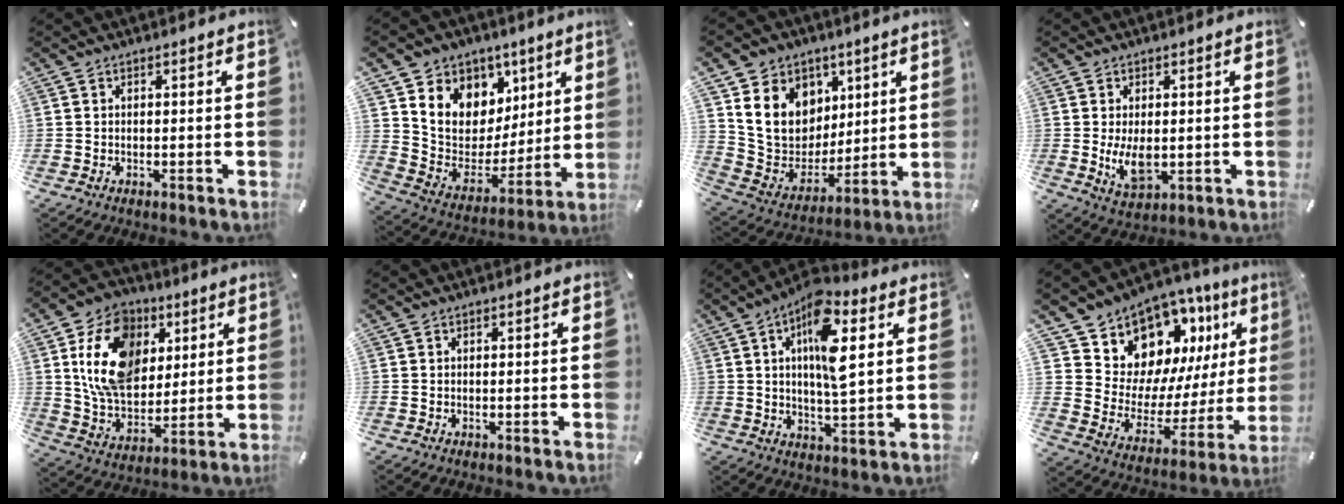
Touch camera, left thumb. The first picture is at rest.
{"total": 10.3, "force": [4.2, 9.4, 1.0], "torque": [-0.018, -0.054, 0.085]}
{"total": 16.0, "force": [5.8, 13.7, 5.8], "torque": [-0.092, -0.031, 0.125]}
{"total": 7.2, "force": [-0.1, 4.2, 5.8], "torque": [-0.112, -0.007, -0.003]}
{"total": 18.3, "force": [5.2, 13.9, 10.8], "torque": [-0.205, -0.004, 0.096]}
{"total": 0.0}
{"total": 13.3, "force": [5.1, 5.5, 11.0], "torque": [-0.176, -0.012, 0.085]}
{"total": 12.5, "force": [9.3, 8.1, 2.2], "torque": [-0.035, -0.111, 0.171]}